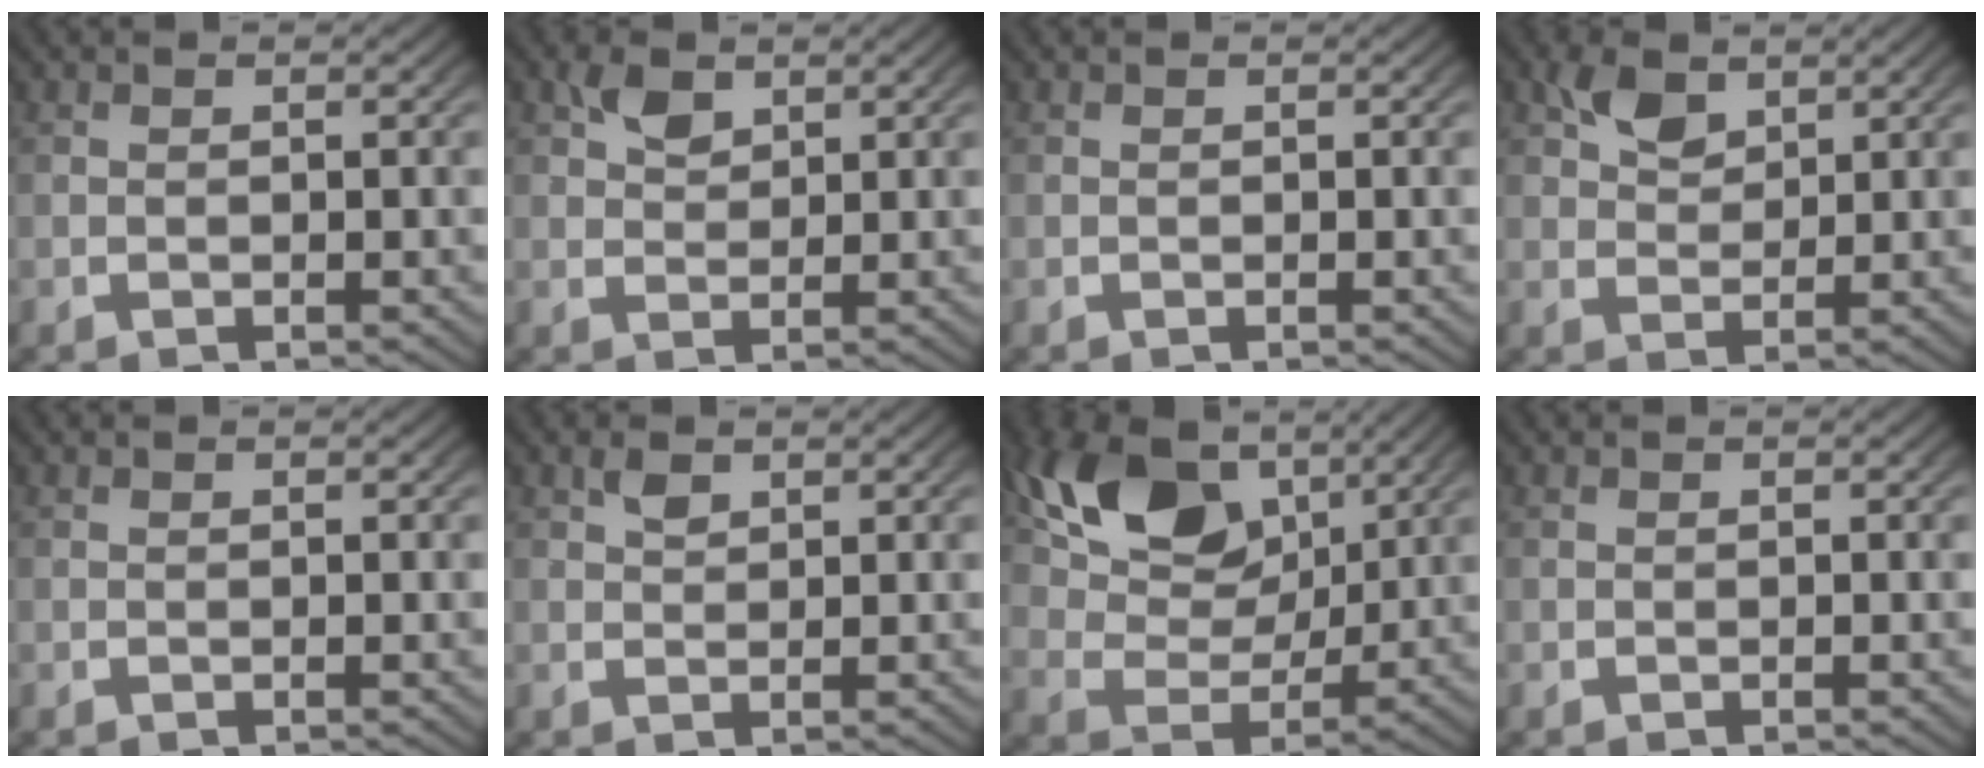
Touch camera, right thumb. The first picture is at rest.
{"total": 2.6, "force": [1.8, 1.2, 1.3], "torque": [-0.021, -0.004, 0.040]}
{"total": 0.0}
{"total": 3.3, "force": [2.4, 1.6, 1.7], "torque": [-0.029, -0.003, 0.050]}
{"total": 0.0}
{"total": 1.3, "force": [1.1, 0.5, 0.5], "torque": [-0.009, -0.001, 0.024]}
{"total": 10.4, "force": [4.1, 6.4, 7.1], "torque": [-0.145, -0.016, 0.076]}
{"total": 0.0}